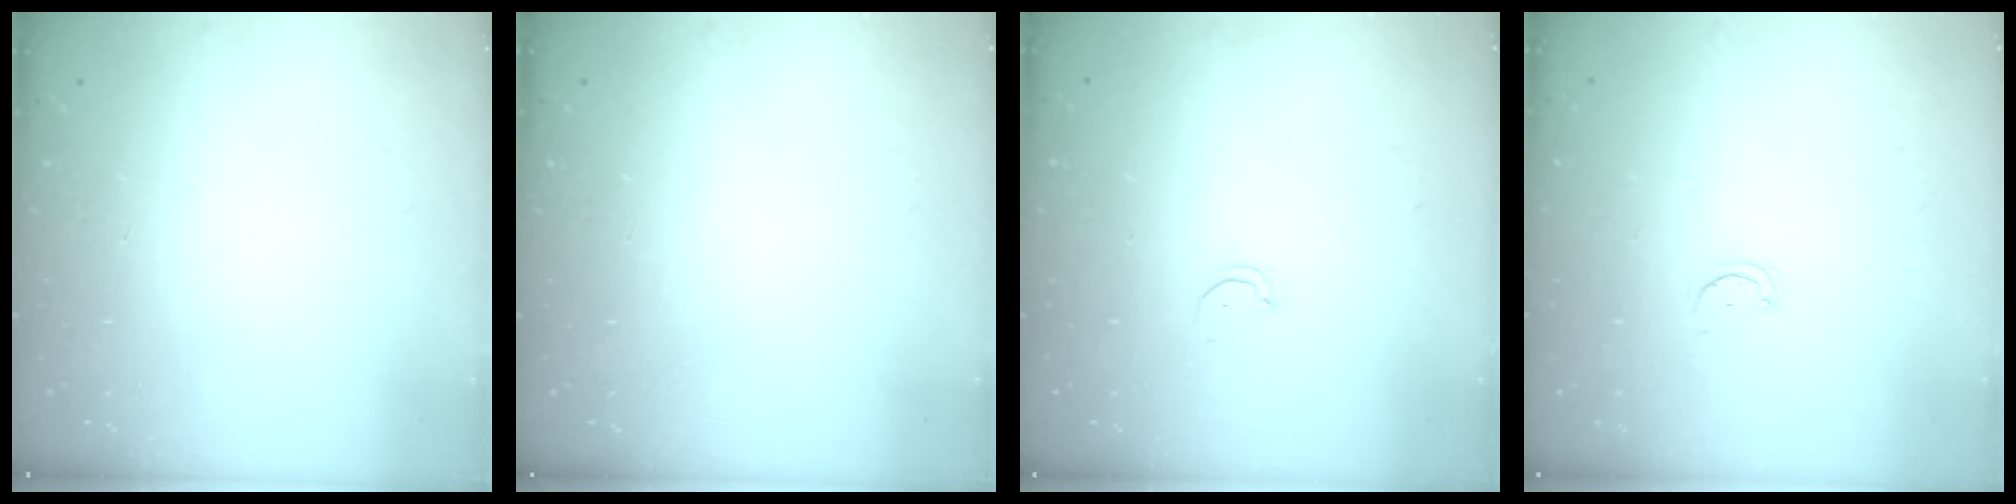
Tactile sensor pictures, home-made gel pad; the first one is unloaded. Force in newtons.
{"total": 0.0}
{"total": 2.4, "press": 2.4, "slide": 0.2}
{"total": 2.5, "press": 2.4, "slide": 0.5}